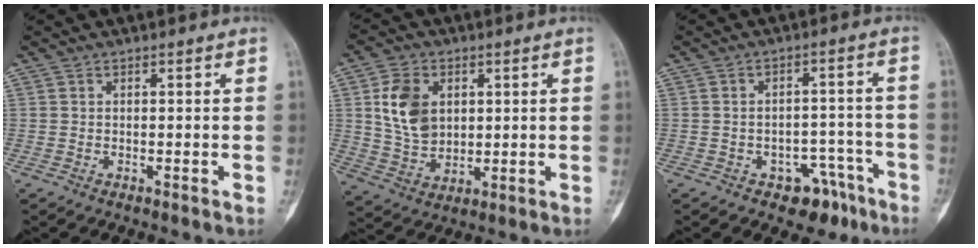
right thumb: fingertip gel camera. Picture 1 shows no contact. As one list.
[{"total": 10.5, "force": [2.6, 7.6, 6.8], "torque": [-0.107, -0.013, 0.056]}, {"total": 7.6, "force": [-4.9, 4.9, 3.1], "torque": [-0.010, 0.046, -0.063]}]